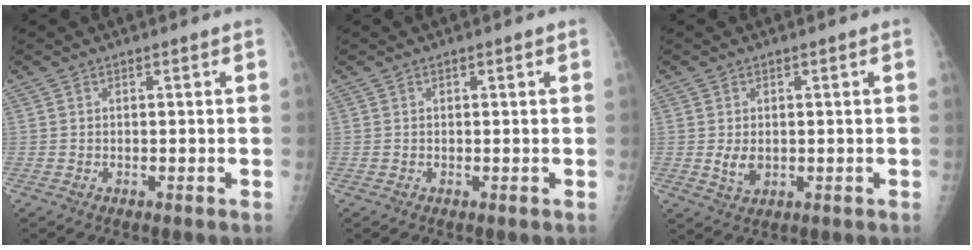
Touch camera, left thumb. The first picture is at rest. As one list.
[{"total": 0.8, "force": [0.2, 0.4, 0.7], "torque": [-0.007, 0.002, 0.002]}, {"total": 3.5, "force": [-0.2, 2.4, 2.5], "torque": [-0.039, -0.003, 0.002]}]